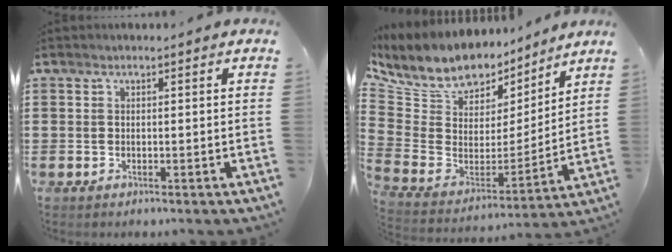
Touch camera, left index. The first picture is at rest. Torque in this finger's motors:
{"motor_torque": [-0.12, -0.20, -0.02, -0.21]}